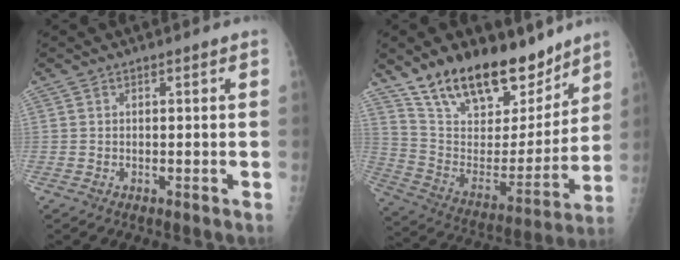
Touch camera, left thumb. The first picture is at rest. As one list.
[{"total": 23.5, "force": [17.3, 10.7, 11.7], "torque": [-0.159, -0.080, 0.297]}]